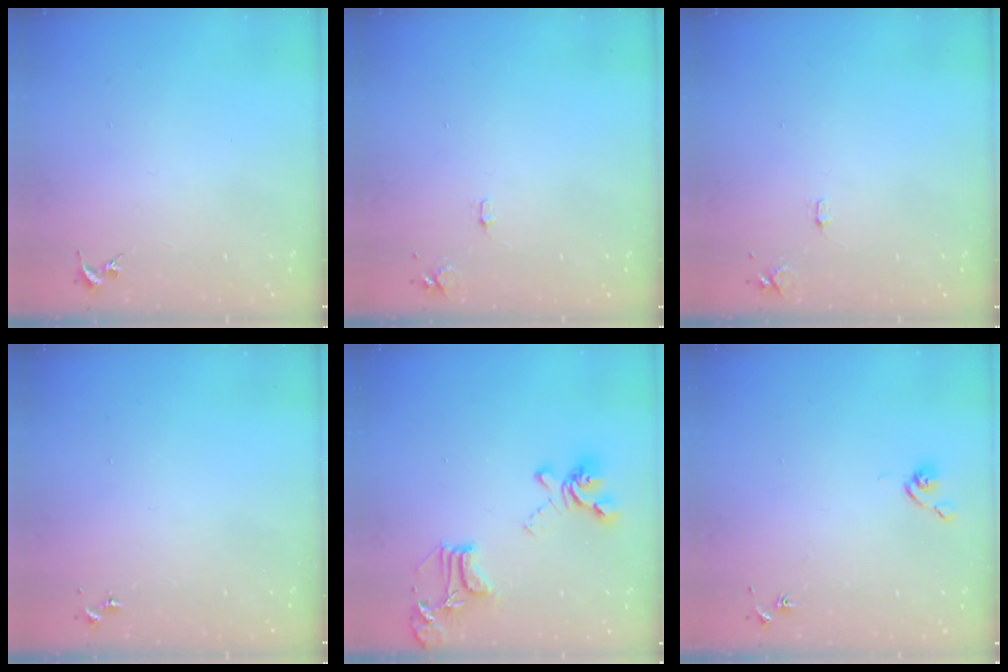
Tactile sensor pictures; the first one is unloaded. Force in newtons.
{"total": 5.2, "press": 5.1, "slide": 0.8}
{"total": 5.2, "press": 5.1, "slide": 0.8}
{"total": 0.0}
{"total": 17.0, "press": 17.0, "slide": 1.4}
{"total": 4.9, "press": 4.9, "slide": 0.7}